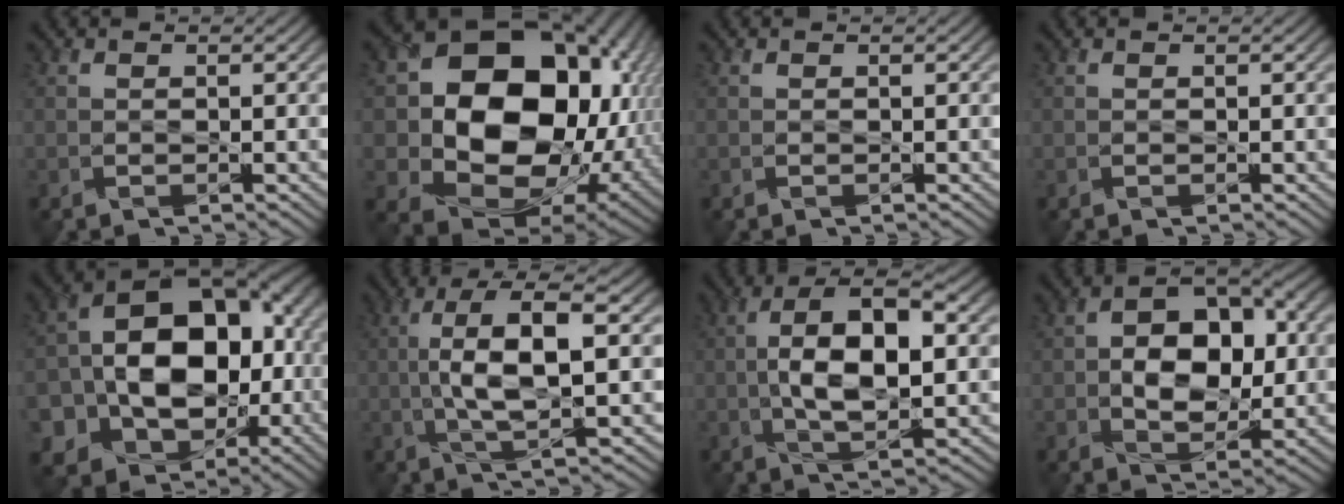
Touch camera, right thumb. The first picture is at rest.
{"total": 18.9, "force": [1.1, 14.4, 12.1], "torque": [-0.225, -0.043, 0.049]}
{"total": 0.0}
{"total": 0.0}
{"total": 19.9, "force": [-2.1, 15.0, 12.9], "torque": [-0.223, -0.024, -0.030]}
{"total": 9.1, "force": [0.3, 2.8, 8.7], "torque": [-0.171, 0.010, 0.003]}
{"total": 11.1, "force": [0.4, 4.8, 10.0], "torque": [-0.188, 0.007, 0.007]}
{"total": 9.7, "force": [0.1, 6.1, 7.6], "torque": [-0.122, 0.008, -0.002]}